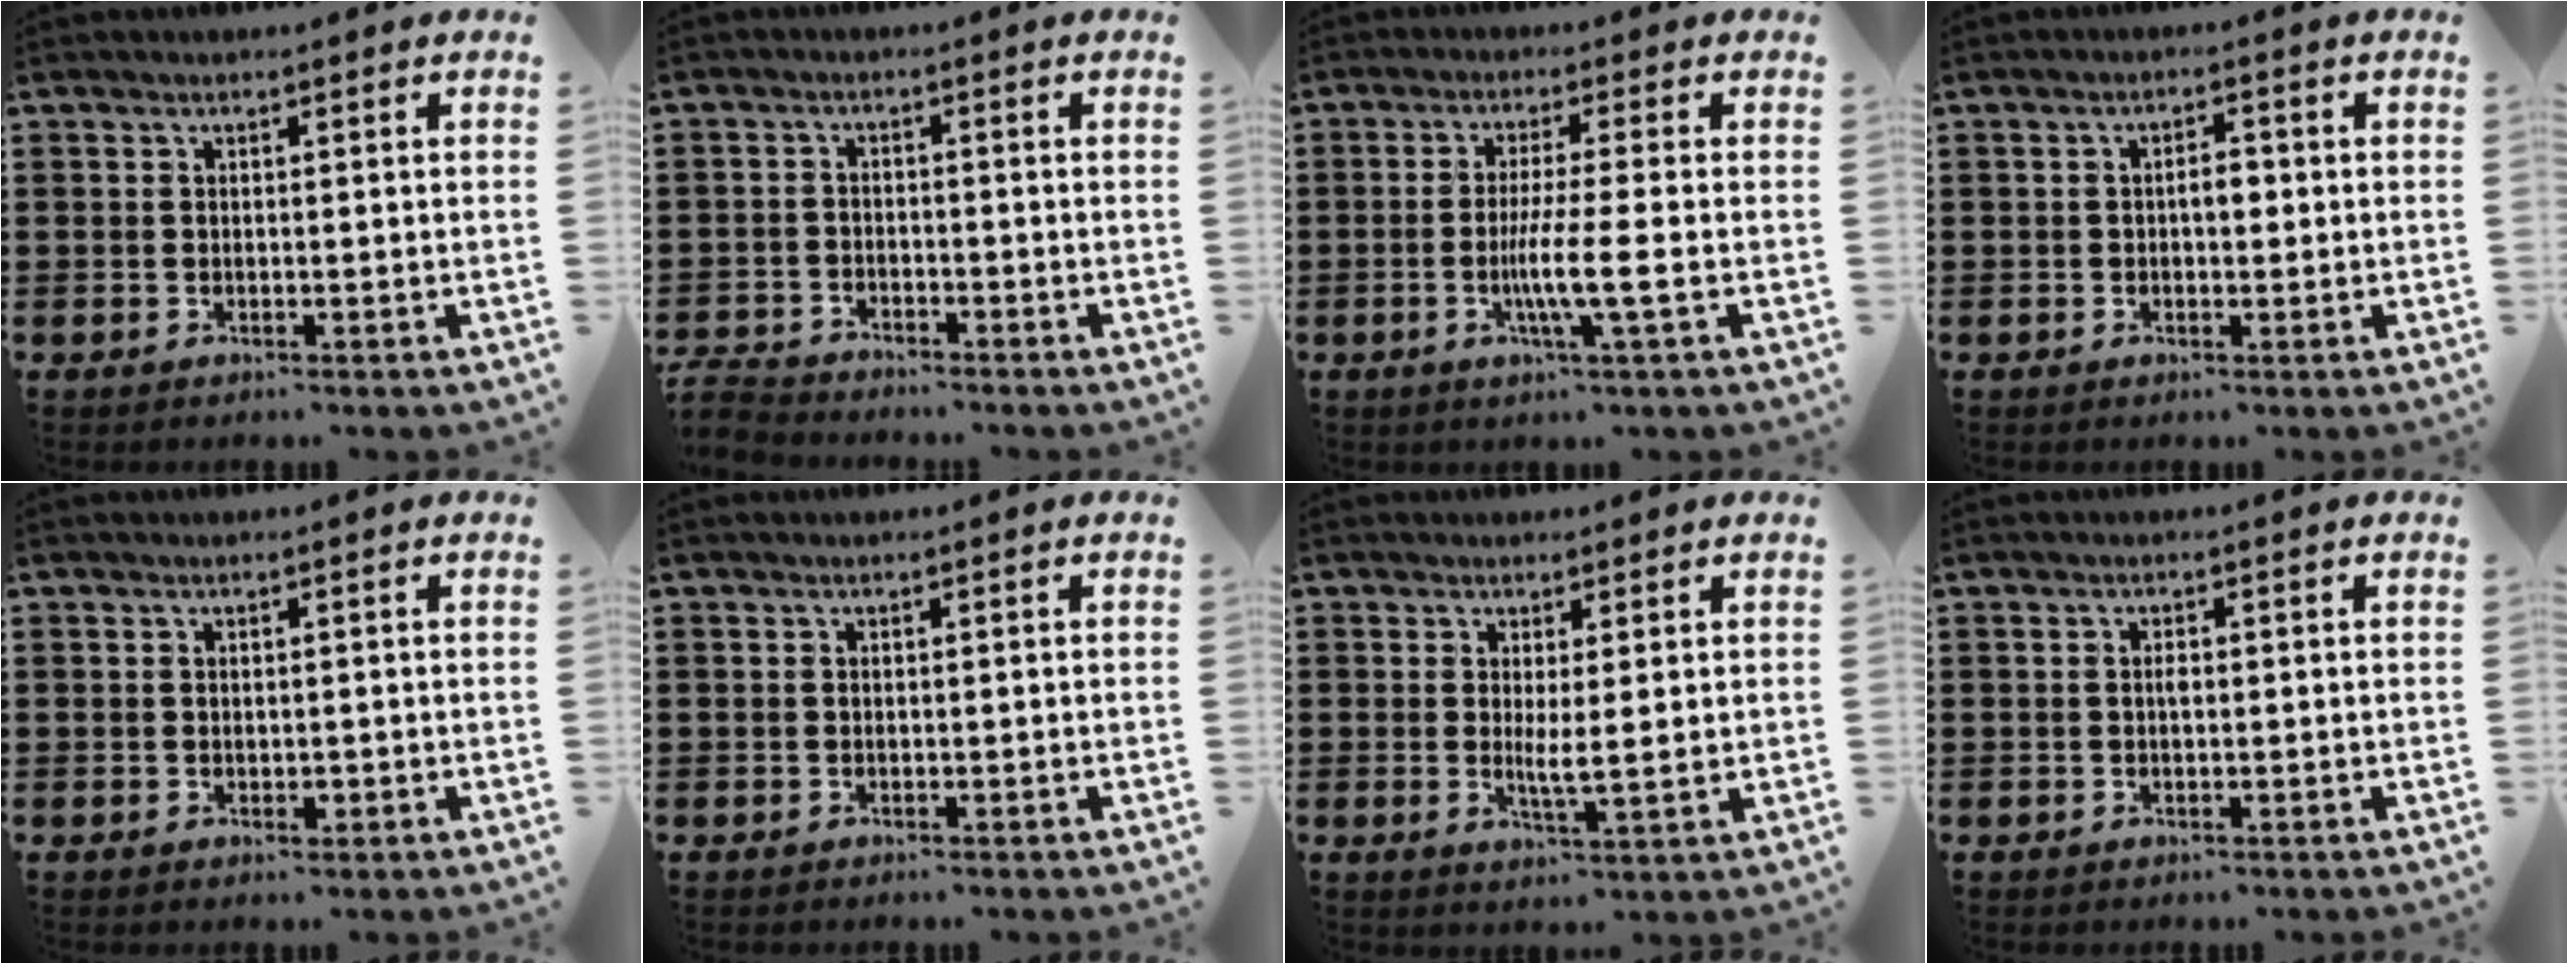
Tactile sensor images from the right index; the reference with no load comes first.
{"total": 3.1, "force": [-3.1, 0.4, 0.1], "torque": [-0.013, -0.001, -0.069]}
{"total": 7.0, "force": [-1.5, 0.0, 6.8], "torque": [-0.131, -0.017, -0.032]}
{"total": 2.7, "force": [-0.1, 1.2, 2.4], "torque": [-0.037, 0.003, -0.006]}
{"total": 0.9, "force": [-0.1, 0.6, 0.7], "torque": [-0.013, 0.000, -0.002]}
{"total": 0.0}
{"total": 3.1, "force": [0.5, 0.5, 3.0], "torque": [-0.052, -0.005, 0.007]}
{"total": 1.1, "force": [0.0, 0.4, 1.1], "torque": [-0.022, -0.001, -0.001]}